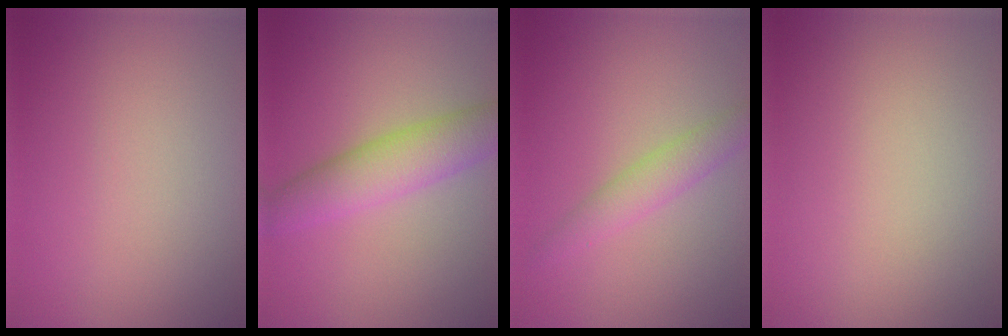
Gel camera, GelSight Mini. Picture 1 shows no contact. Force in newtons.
{"total": 4.8, "press": 4.8, "slide": 0.3}
{"total": 2.9, "press": 2.9, "slide": 0.1}
{"total": 0.0}